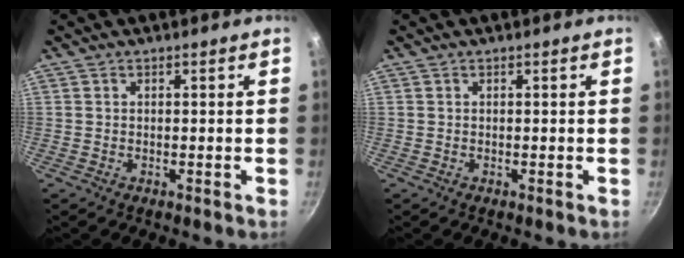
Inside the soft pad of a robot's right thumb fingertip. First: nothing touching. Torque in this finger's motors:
{"motor_torque": [0.00, 0.00, 0.03, 0.02, 0.01]}